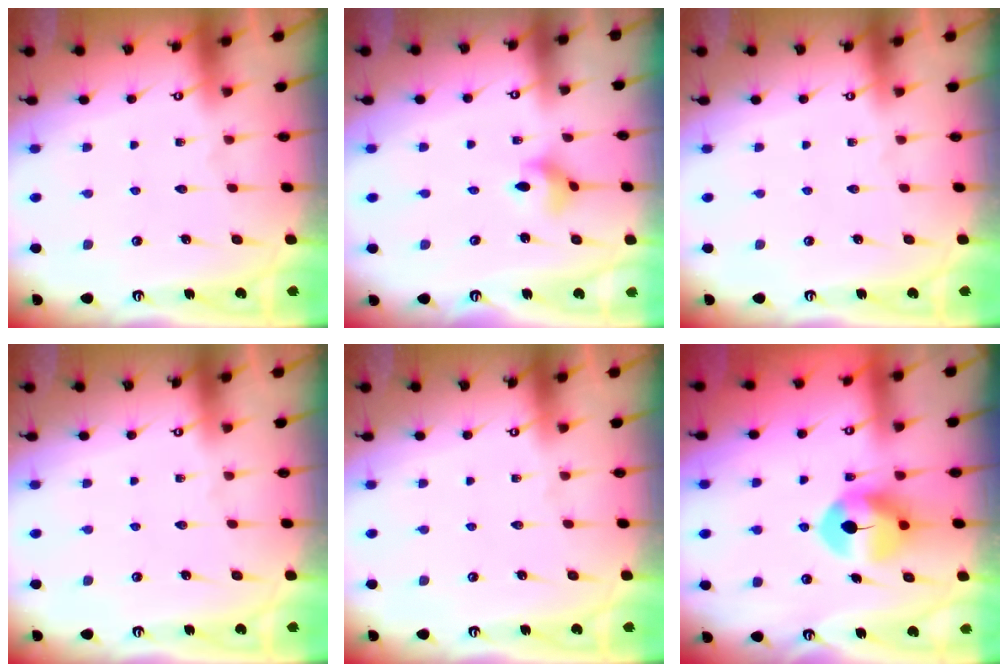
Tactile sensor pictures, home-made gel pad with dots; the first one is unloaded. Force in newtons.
{"total": 3.5, "press": 3.4, "slide": 0.8}
{"total": 0.0}
{"total": 0.0}
{"total": 0.0}
{"total": 8.1, "press": 8.0, "slide": 1.4}